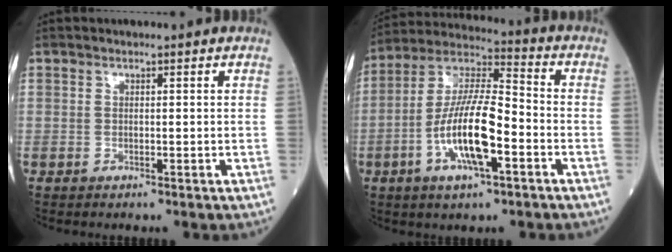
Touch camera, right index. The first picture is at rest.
{"total": 14.0, "force": [-4.1, 3.2, 13.0], "torque": [-0.256, 0.006, -0.074]}